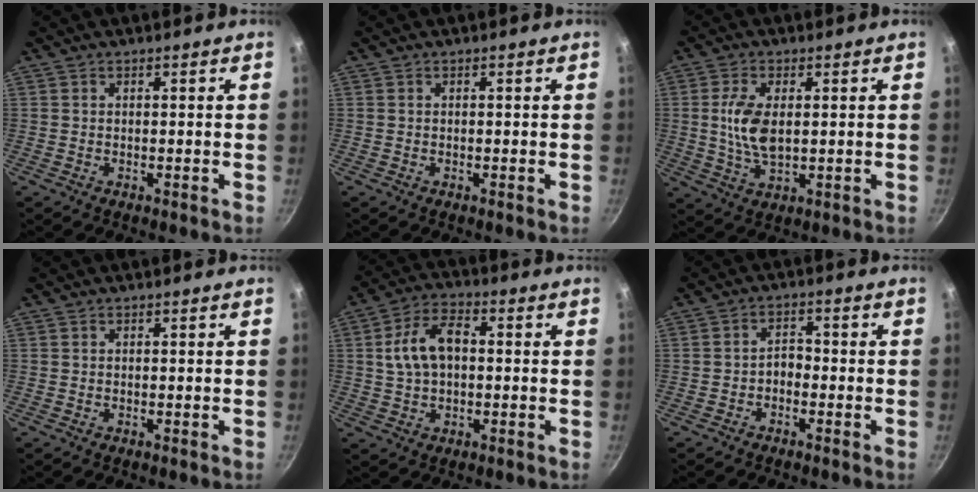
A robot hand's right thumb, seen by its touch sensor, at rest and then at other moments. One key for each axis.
{"total": 0.0}
{"total": 8.0, "fx": 0.8, "fy": 4.0, "fz": 6.9, "tx": -0.144, "ty": -0.008, "tz": 0.018}
{"total": 0.0}
{"total": 9.6, "fx": 1.0, "fy": 5.9, "fz": 7.6, "tx": -0.138, "ty": 0.023, "tz": 0.016}
{"total": 2.9, "fx": -1.2, "fy": 1.9, "fz": 1.7, "tx": -0.015, "ty": 0.019, "tz": -0.029}